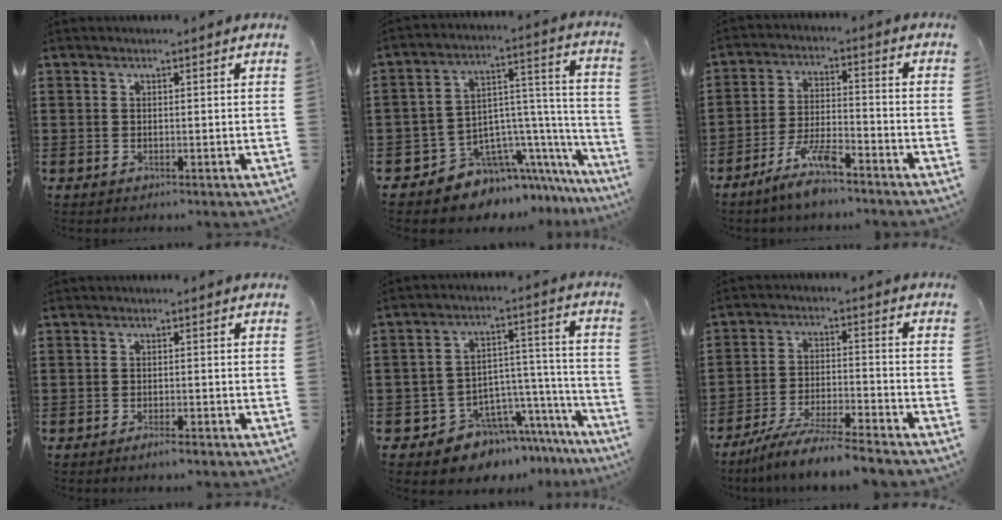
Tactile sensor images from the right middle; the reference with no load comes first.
{"total": 7.7, "force": [-5.8, 4.7, 1.6], "torque": [-0.038, -0.004, -0.104]}
{"total": 7.3, "force": [-5.7, 1.3, 4.4], "torque": [-0.097, -0.002, -0.109]}
{"total": 1.8, "force": [-1.4, 0.2, 1.1], "torque": [-0.019, -0.002, -0.026]}
{"total": 7.6, "force": [-6.5, 4.0, 0.7], "torque": [-0.020, 0.012, -0.118]}
{"total": 7.6, "force": [-7.1, -0.2, 2.7], "torque": [-0.053, -0.002, -0.136]}